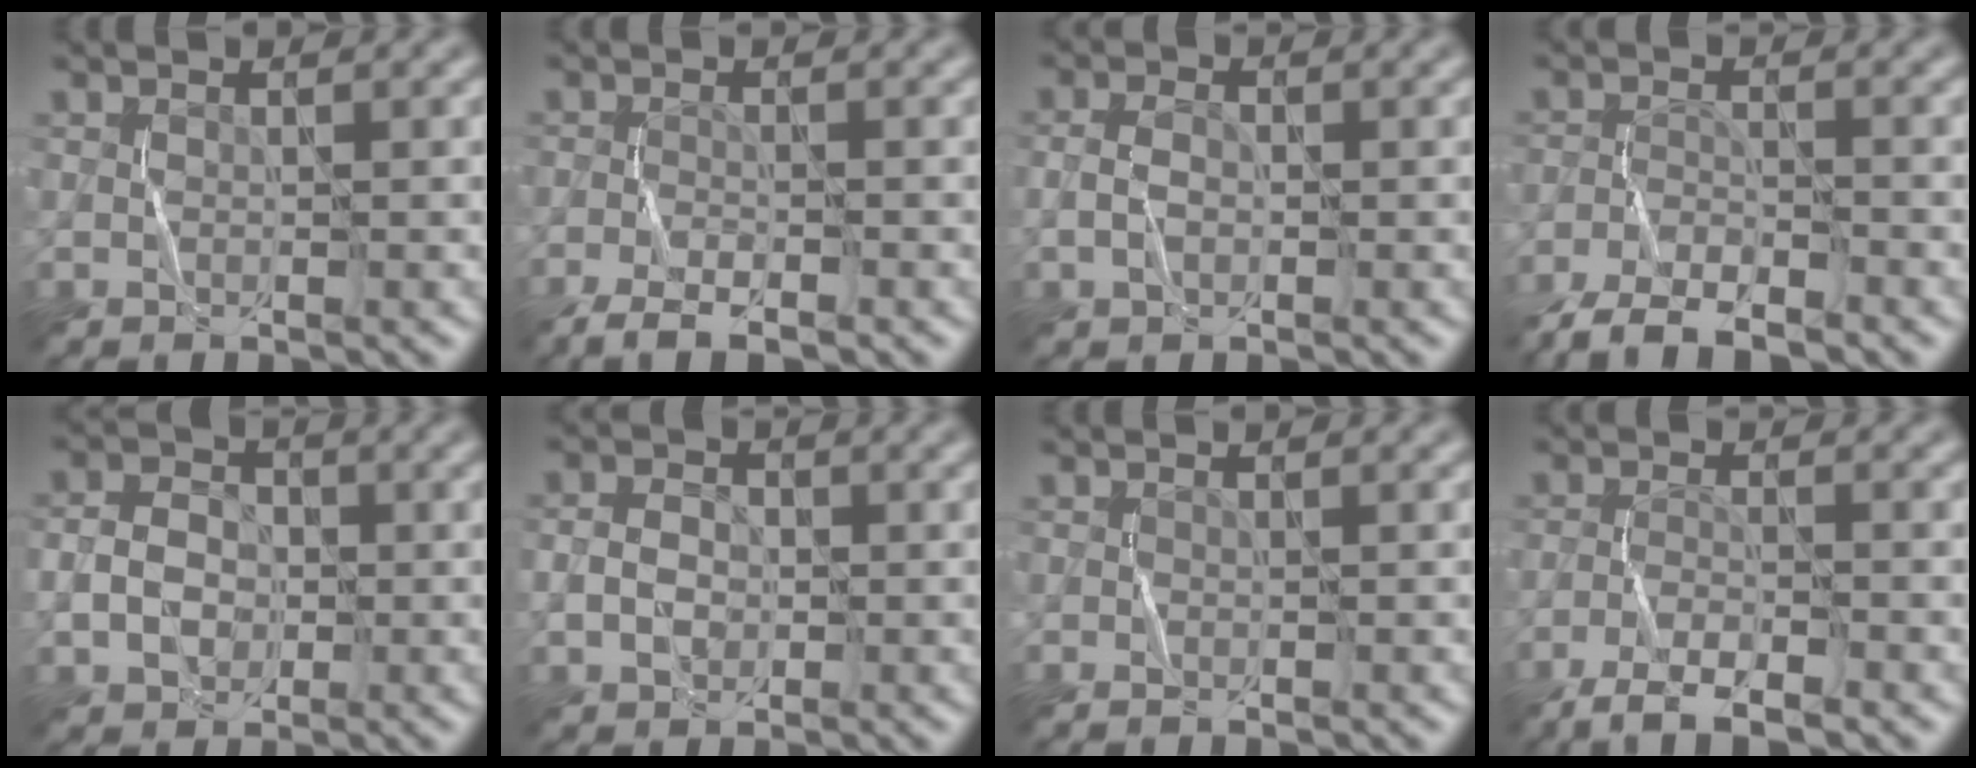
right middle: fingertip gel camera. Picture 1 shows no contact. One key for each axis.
{"total": 3.2, "fx": -2.5, "fy": 0.7, "fz": 1.9, "tx": -0.037, "ty": -0.006, "tz": -0.048}
{"total": 1.6, "fx": -0.4, "fy": 1.0, "fz": 1.1, "tx": -0.022, "ty": 0.002, "tz": -0.011}
{"total": 5.6, "fx": -4.9, "fy": 1.0, "fz": 2.4, "tx": -0.041, "ty": -0.010, "tz": -0.098}
{"total": 3.3, "fx": -0.8, "fy": 2.7, "fz": 1.8, "tx": -0.027, "ty": -0.001, "tz": -0.018}
{"total": 2.3, "fx": -0.5, "fy": 1.8, "fz": 1.3, "tx": -0.023, "ty": 0.001, "tz": -0.014}
{"total": 0.0}
{"total": 4.1, "fx": -3.2, "fy": 0.5, "fz": 2.5, "tx": -0.050, "ty": -0.005, "tz": -0.064}